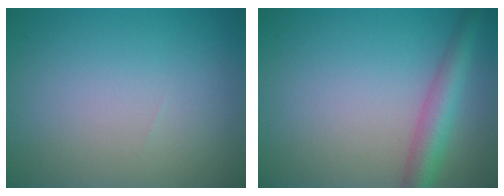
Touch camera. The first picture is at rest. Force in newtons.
{"total": 3.8, "press": 3.8, "slide": 0.1}